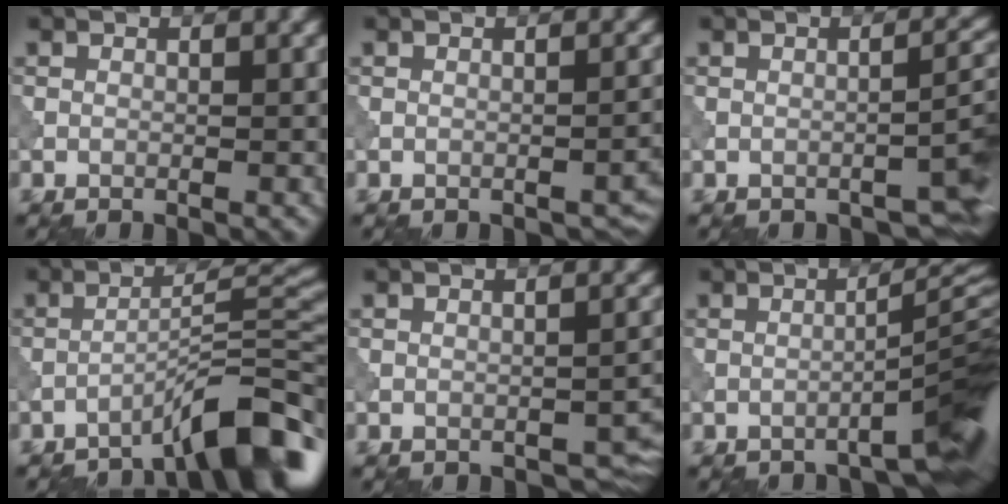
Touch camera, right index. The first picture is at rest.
{"total": 1.6, "force": [-1.2, 0.6, 0.8], "torque": [-0.006, 0.000, -0.015]}
{"total": 3.2, "force": [-2.2, 0.8, 2.2], "torque": [-0.022, 0.010, -0.033]}
{"total": 7.9, "force": [-5.6, 1.3, 5.4], "torque": [-0.072, 0.022, -0.094]}
{"total": 2.2, "force": [-1.3, 1.2, 1.4], "torque": [-0.014, -0.005, -0.011]}
{"total": 6.1, "force": [-3.1, 0.9, 5.1], "torque": [-0.058, 0.022, -0.053]}